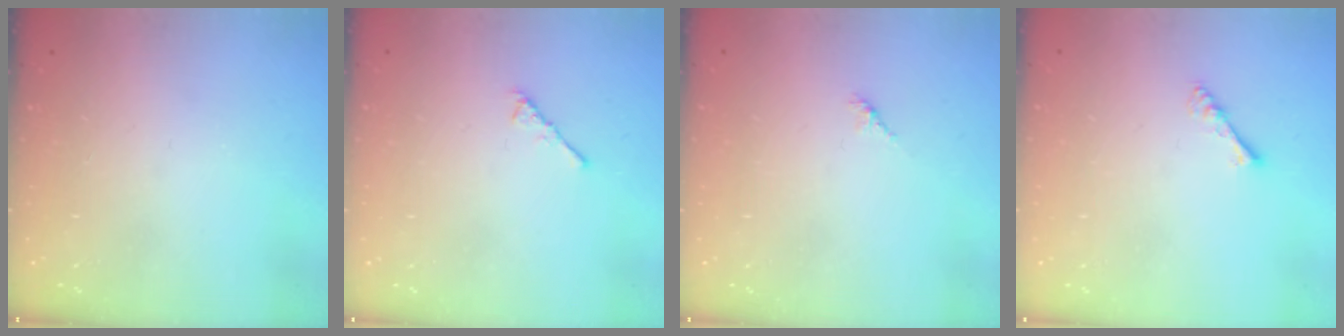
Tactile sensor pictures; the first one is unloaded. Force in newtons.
{"total": 2.9, "press": 2.8, "slide": 0.7}
{"total": 1.7, "press": 1.6, "slide": 0.5}
{"total": 3.5, "press": 3.5, "slide": 0.6}